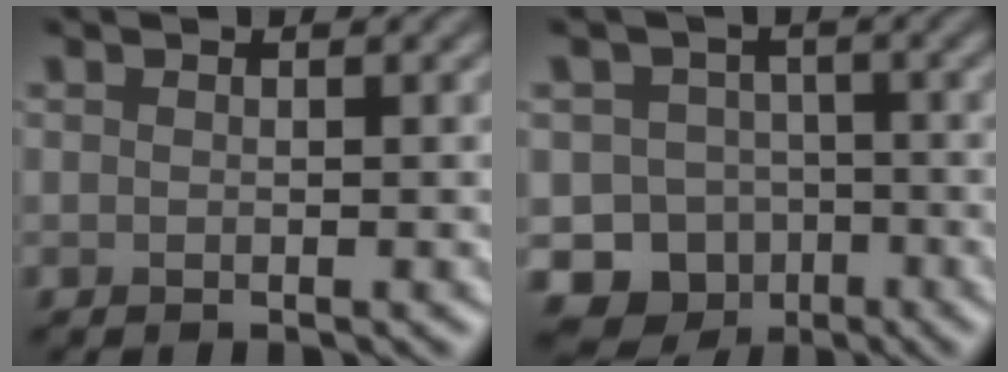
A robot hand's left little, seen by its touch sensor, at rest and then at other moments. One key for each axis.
{"total": 10.9, "fx": -6.0, "fy": 8.9, "fz": 1.6, "tx": -0.010, "ty": -0.041, "tz": -0.105}